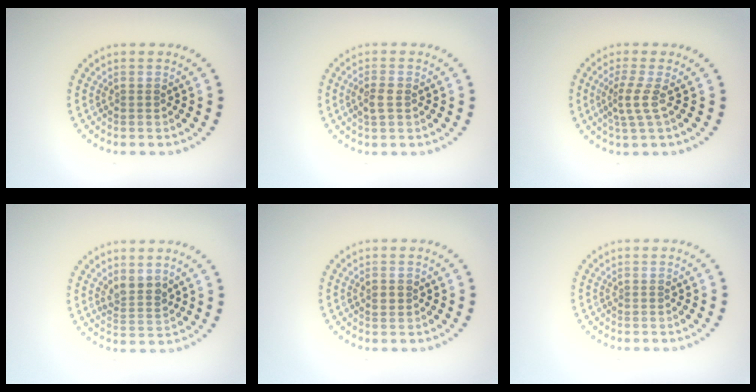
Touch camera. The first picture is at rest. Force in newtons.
{"total": 1.8, "press": 1.7, "slide": 0.6}
{"total": 2.3, "press": 1.5, "slide": 1.7}
{"total": 2.1, "press": 1.8, "slide": 1.1}
{"total": 1.1, "press": 1.1, "slide": 0.1}
{"total": 0.0}